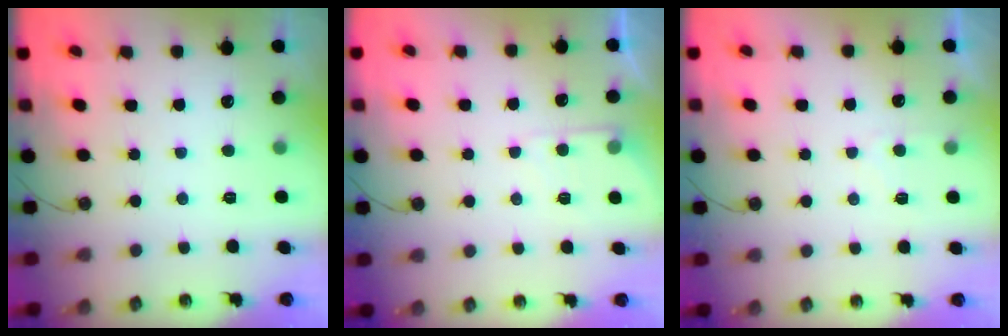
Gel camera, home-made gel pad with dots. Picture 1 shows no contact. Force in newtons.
{"total": 5.5, "press": 5.5, "slide": 0.7}
{"total": 3.2, "press": 3.2, "slide": 0.4}